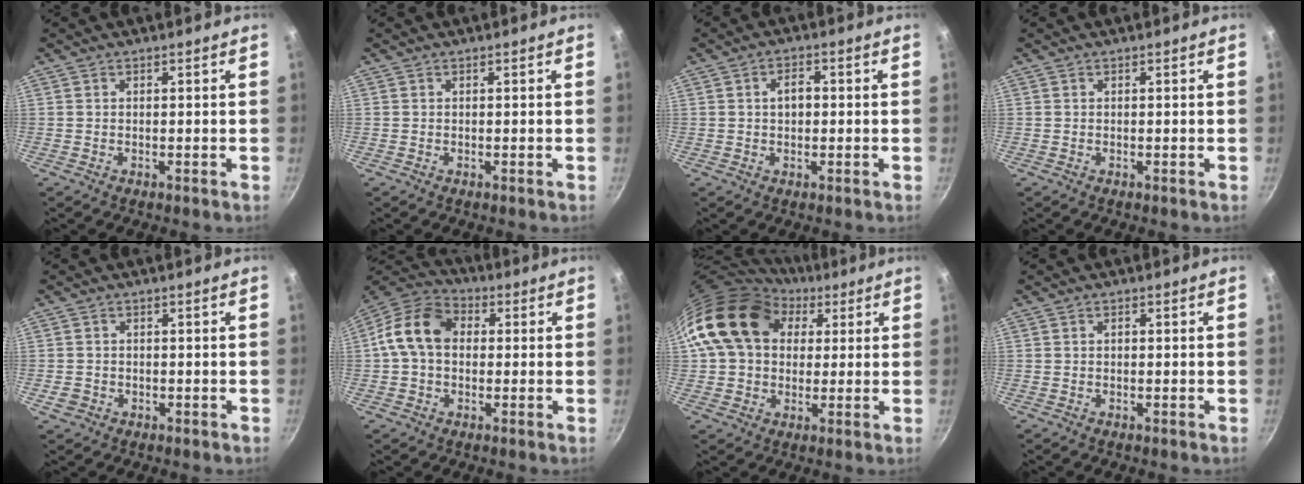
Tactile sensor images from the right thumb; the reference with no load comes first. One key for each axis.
{"total": 0.0}
{"total": 3.3, "fx": 0.2, "fy": 2.2, "fz": 2.5, "tx": -0.030, "ty": 0.012, "tz": 0.001}
{"total": 0.0}
{"total": 2.5, "fx": -0.8, "fy": 2.2, "fz": 1.0, "tx": -0.014, "ty": 0.005, "tz": -0.007}
{"total": 11.9, "fx": 1.0, "fy": 8.9, "fz": 7.8, "tx": -0.116, "ty": 0.027, "tz": -0.003}
{"total": 17.9, "fx": 6.4, "fy": 13.3, "fz": 10.1, "tx": -0.159, "ty": 0.014, "tz": 0.103}
{"total": 0.7, "fx": 0.0, "fy": 0.5, "fz": 0.5, "tx": -0.009, "ty": 0.004, "tz": 0.000}